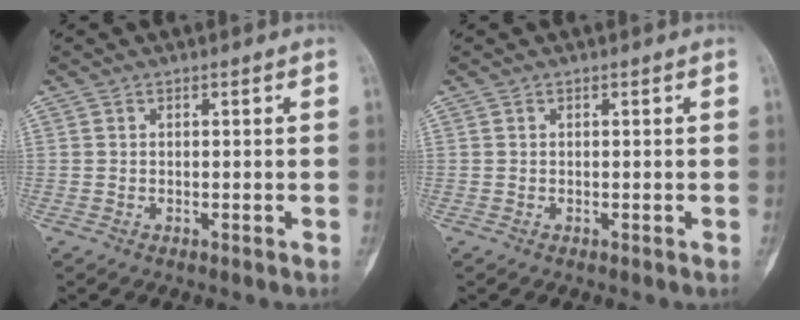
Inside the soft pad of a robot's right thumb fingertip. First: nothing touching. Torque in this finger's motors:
{"motor_torque": [0.00, 0.00, 0.14, -0.02, 0.00]}